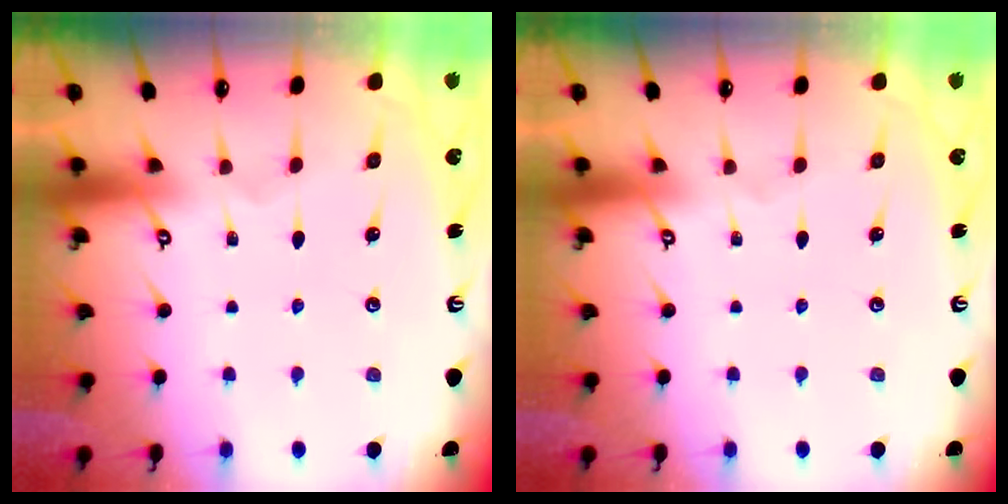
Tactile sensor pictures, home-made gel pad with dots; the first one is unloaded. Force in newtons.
{"total": 0.0}